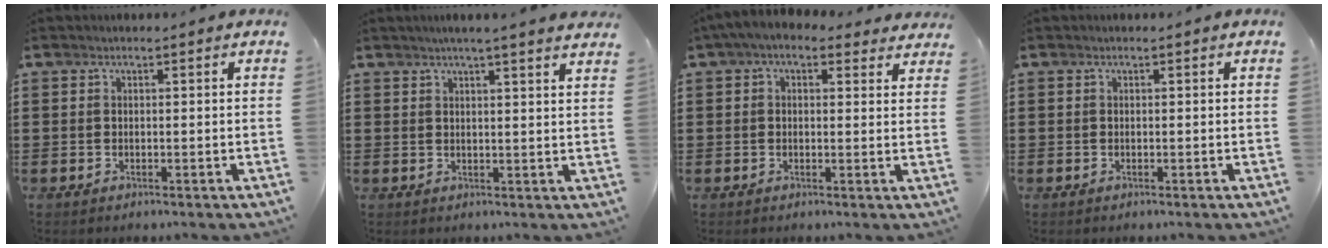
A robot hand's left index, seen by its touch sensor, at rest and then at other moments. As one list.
[{"total": 2.9, "force": [2.5, -0.6, 1.2], "torque": [-0.029, -0.003, 0.046]}, {"total": 3.2, "force": [2.0, 1.6, 1.9], "torque": [-0.043, -0.001, 0.035]}, {"total": 0.0}]